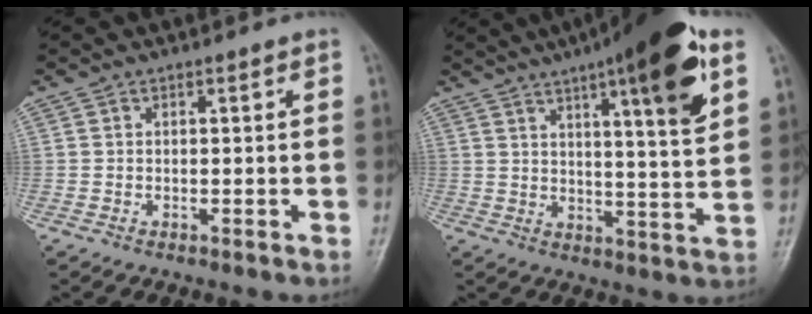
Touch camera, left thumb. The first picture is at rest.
{"total": 18.2, "force": [9.2, 3.4, 15.3], "torque": [-0.205, -0.029, 0.130]}